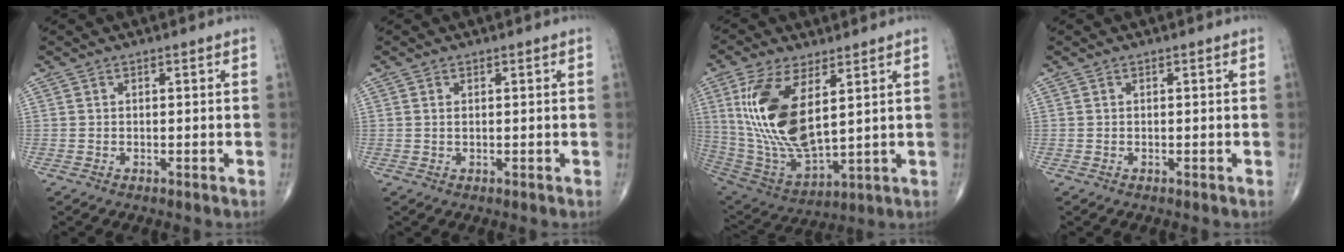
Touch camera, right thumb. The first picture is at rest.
{"total": 0.5, "force": [0.2, 0.2, 0.4], "torque": [-0.010, -0.001, 0.004]}
{"total": 18.6, "force": [5.1, 8.2, 15.9], "torque": [-0.323, -0.028, 0.113]}
{"total": 0.0}